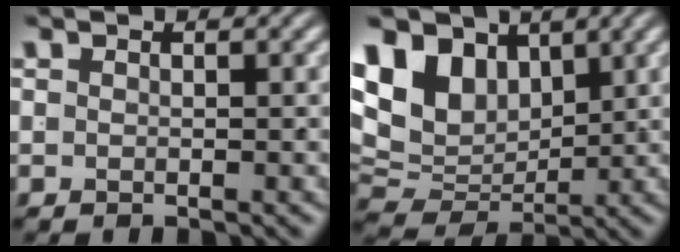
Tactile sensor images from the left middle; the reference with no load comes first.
{"total": 11.0, "force": [1.9, 8.7, 6.6], "torque": [-0.135, -0.030, 0.044]}